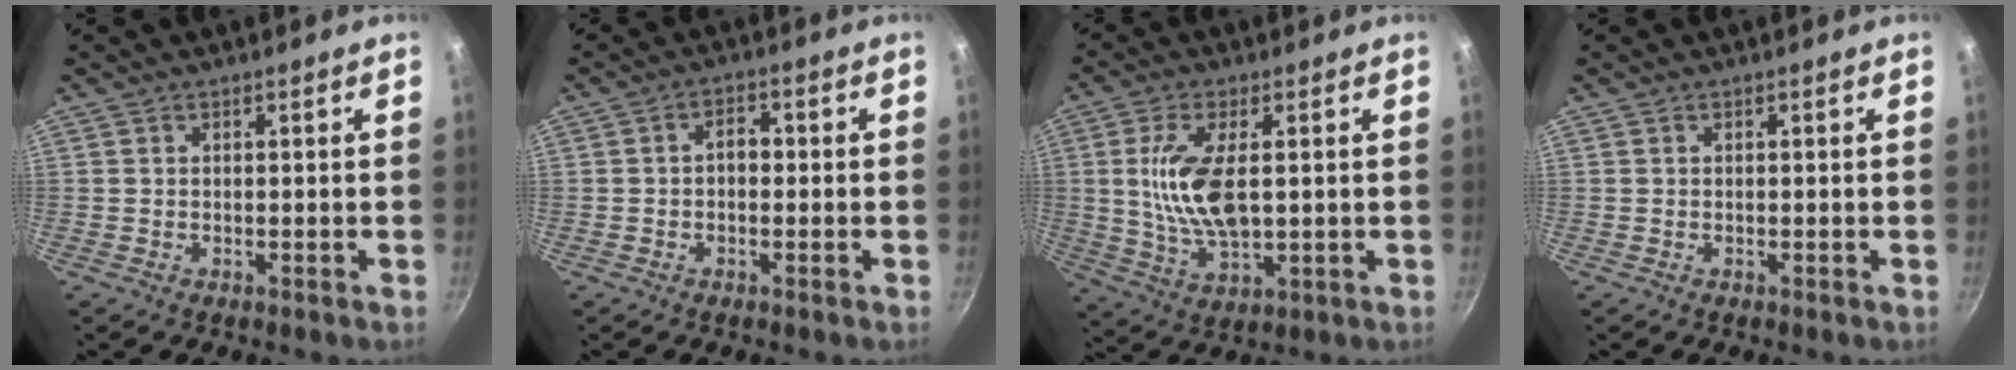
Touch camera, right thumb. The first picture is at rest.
{"total": 2.7, "force": [-0.2, 1.9, 1.9], "torque": [-0.019, 0.012, -0.008]}
{"total": 11.4, "force": [1.5, 5.2, 10.1], "torque": [-0.195, -0.007, 0.034]}
{"total": 0.0}